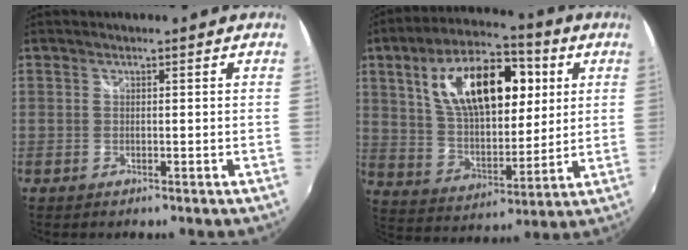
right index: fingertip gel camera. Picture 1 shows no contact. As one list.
[{"total": 20.7, "force": [6.8, 10.6, 16.5], "torque": [-0.297, 0.030, 0.122]}]